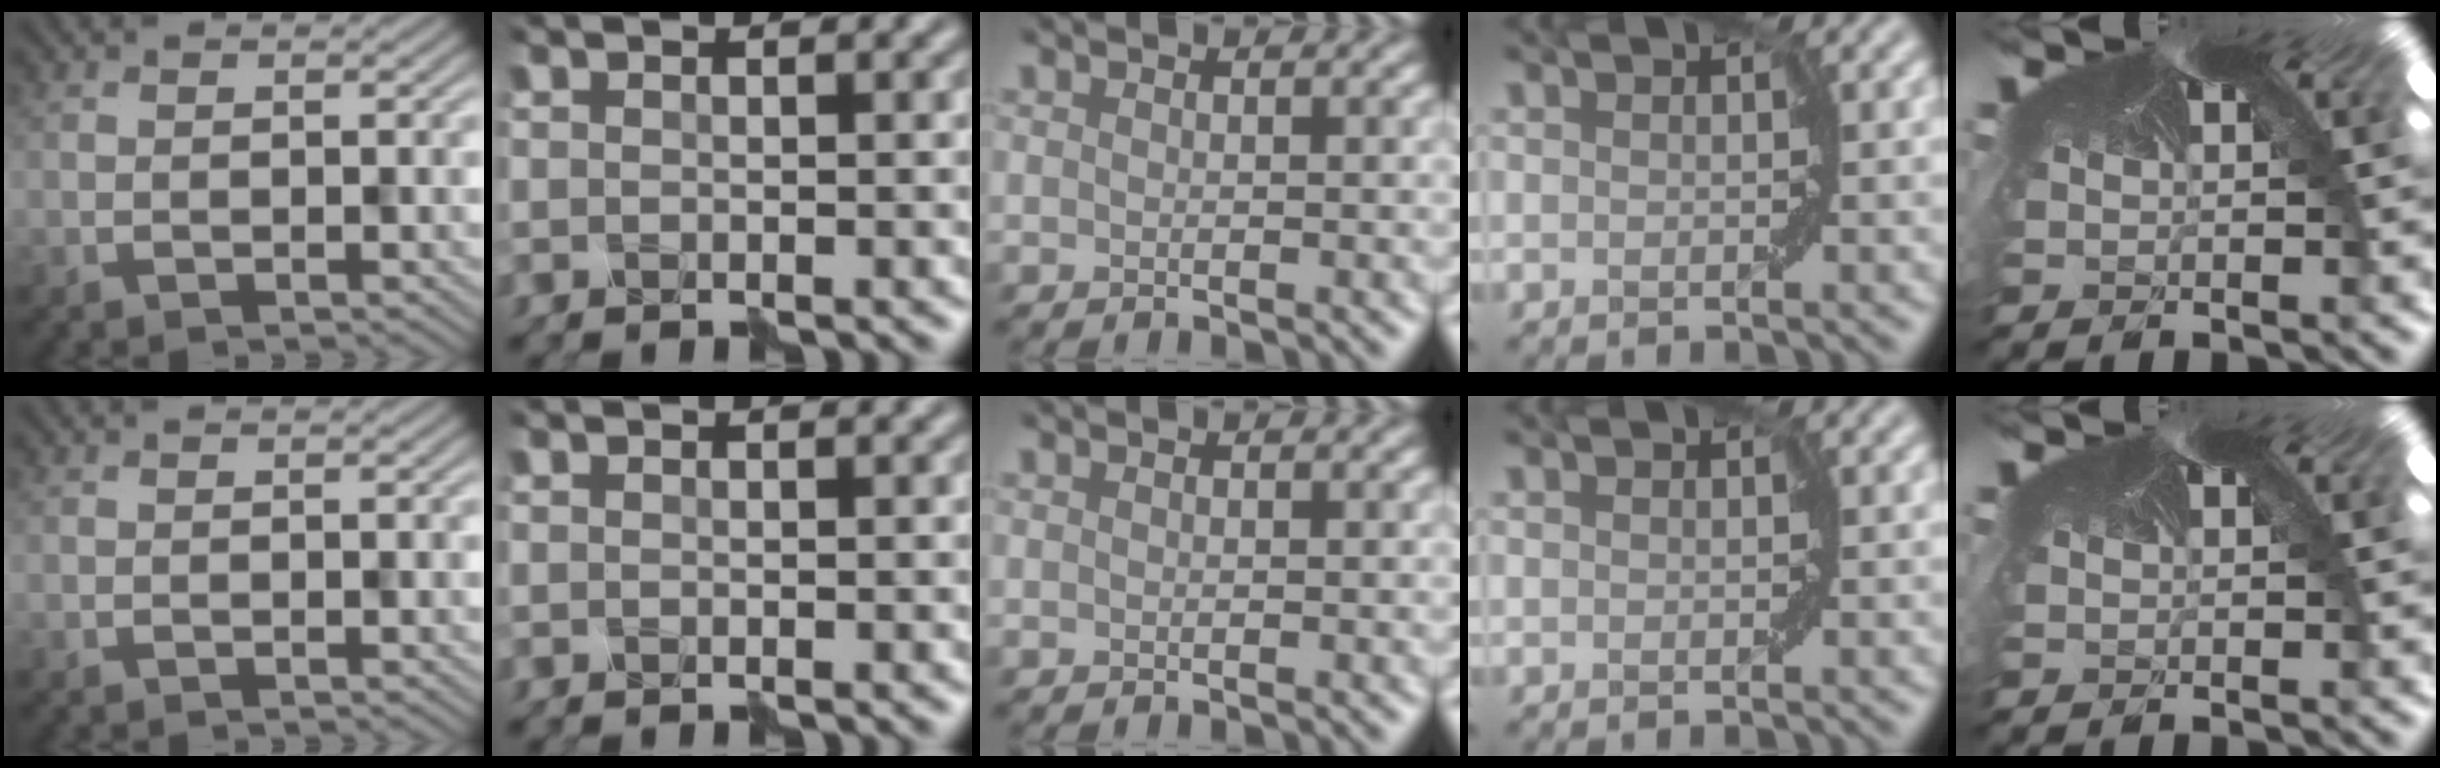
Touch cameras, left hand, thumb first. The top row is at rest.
{}